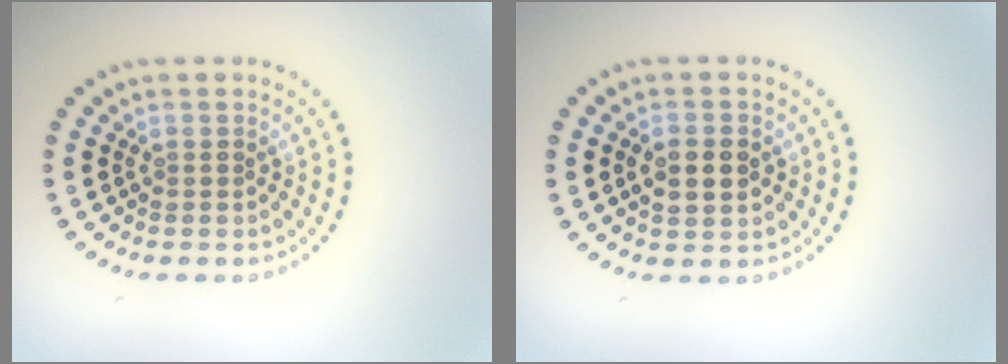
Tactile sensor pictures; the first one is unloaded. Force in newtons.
{"total": 3.4, "press": 3.4, "slide": 0.3}